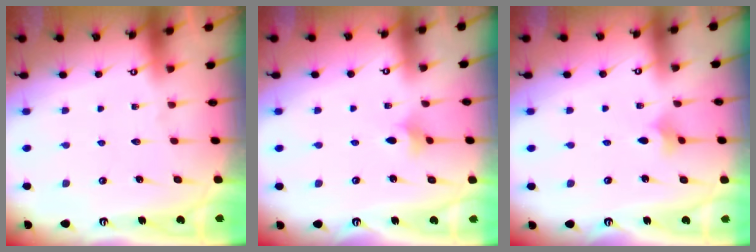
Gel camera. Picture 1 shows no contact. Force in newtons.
{"total": 2.5, "press": 2.4, "slide": 0.6}
{"total": 2.5, "press": 2.5, "slide": 0.5}